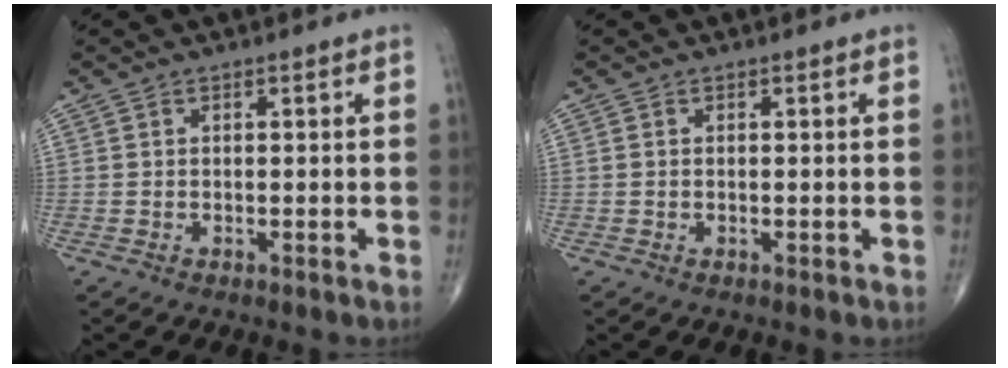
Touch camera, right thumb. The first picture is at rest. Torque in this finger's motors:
{"motor_torque": [-0.25, 0.04, -0.14, -0.02, -0.06]}